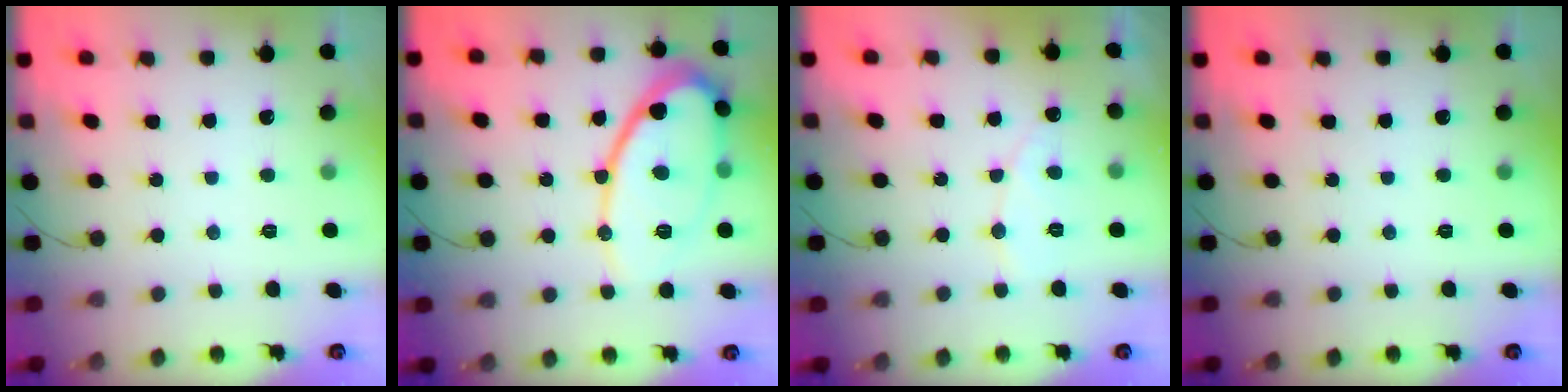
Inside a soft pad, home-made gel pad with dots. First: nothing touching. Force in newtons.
{"total": 15.8, "press": 15.8, "slide": 1.4}
{"total": 6.5, "press": 6.5, "slide": 0.4}
{"total": 0.0}